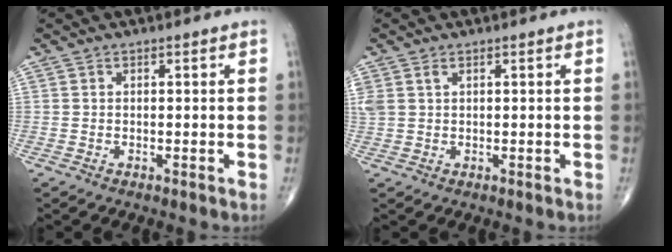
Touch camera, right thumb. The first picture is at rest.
{"total": 2.6, "force": [1.2, 1.5, 1.7], "torque": [-0.055, 0.015, 0.034]}